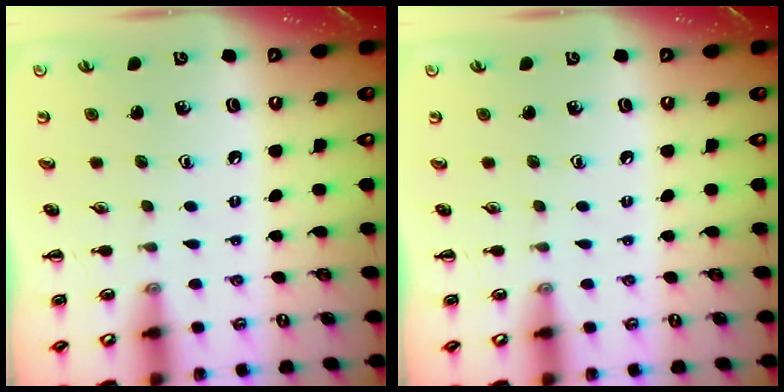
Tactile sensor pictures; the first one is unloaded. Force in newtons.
{"total": 0.0}